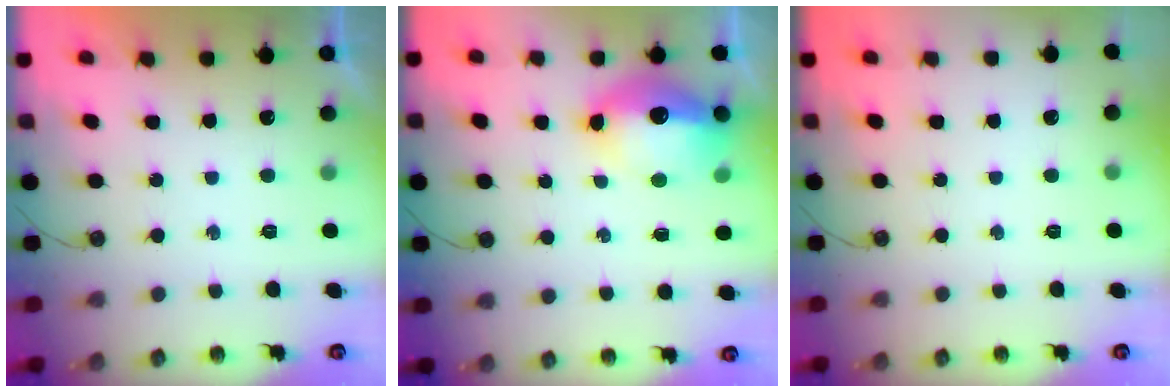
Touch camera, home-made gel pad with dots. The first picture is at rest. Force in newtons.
{"total": 14.6, "press": 14.5, "slide": 1.5}
{"total": 0.0}